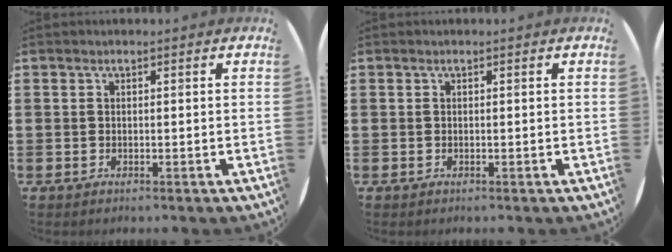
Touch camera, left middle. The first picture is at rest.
{"total": 0.0}